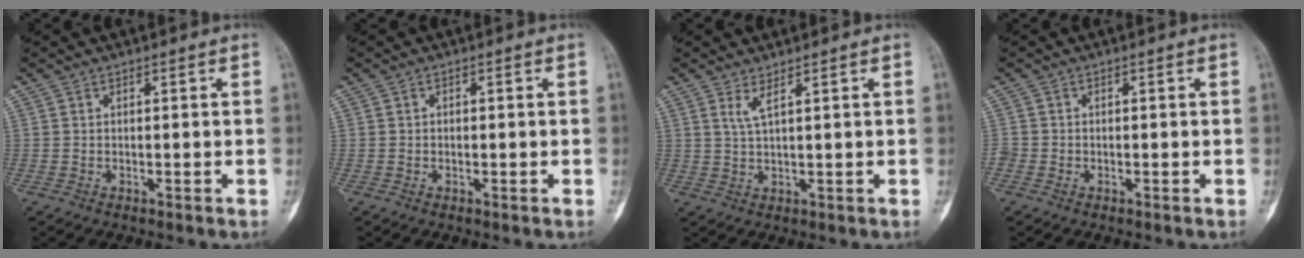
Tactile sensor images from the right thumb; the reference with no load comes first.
{"total": 0.5, "force": [-0.1, 0.5, 0.3], "torque": [-0.003, 0.002, -0.002]}
{"total": 2.5, "force": [1.4, 0.3, 2.0], "torque": [-0.049, -0.012, 0.036]}
{"total": 1.6, "force": [-1.1, 1.1, 0.6], "torque": [-0.015, 0.004, -0.024]}